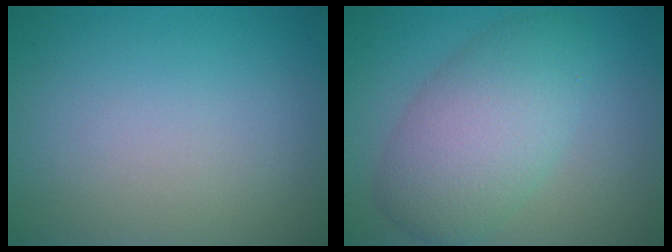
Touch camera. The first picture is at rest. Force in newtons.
{"total": 6.4, "press": 6.4, "slide": 0.3}